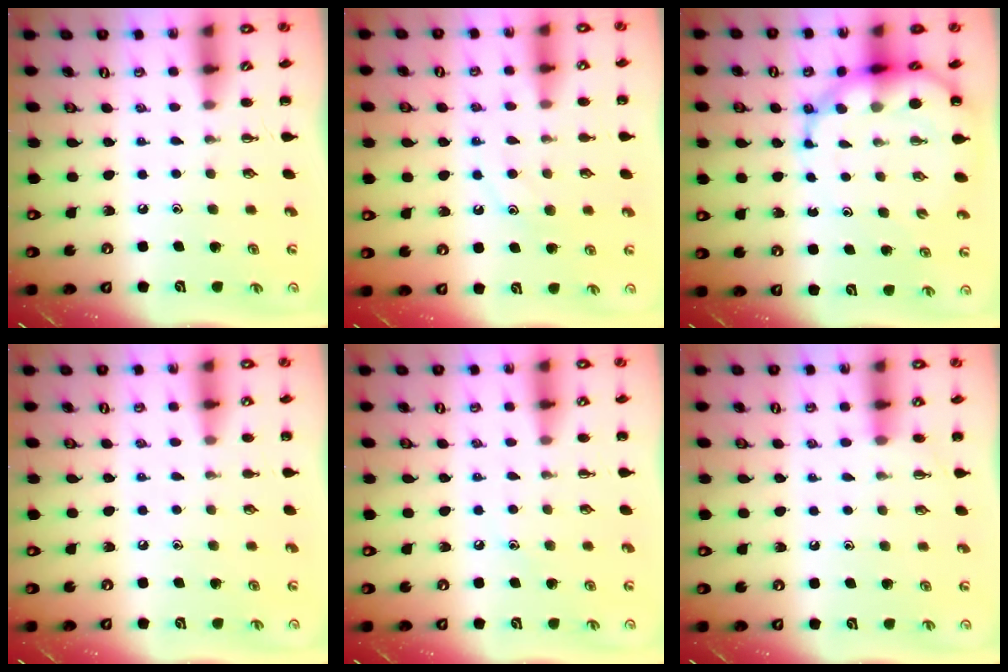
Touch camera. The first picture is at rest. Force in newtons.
{"total": 10.6, "press": 10.6, "slide": 0.7}
{"total": 10.9, "press": 10.4, "slide": 3.0}
{"total": 5.7, "press": 5.4, "slide": 2.0}
{"total": 7.5, "press": 7.3, "slide": 2.0}
{"total": 5.4, "press": 5.1, "slide": 1.8}